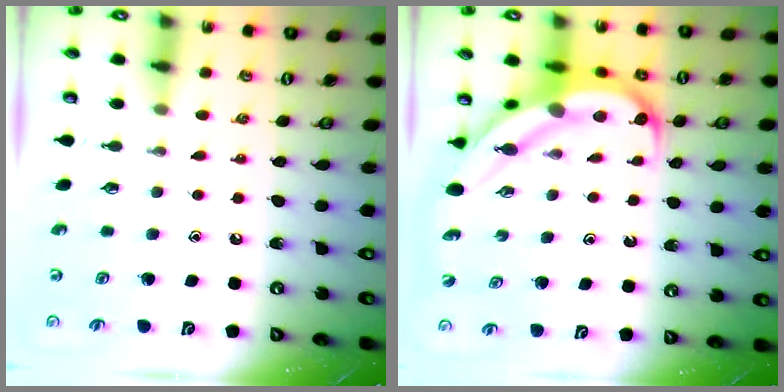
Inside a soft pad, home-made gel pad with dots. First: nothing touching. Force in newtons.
{"total": 10.6, "press": 10.5, "slide": 1.1}